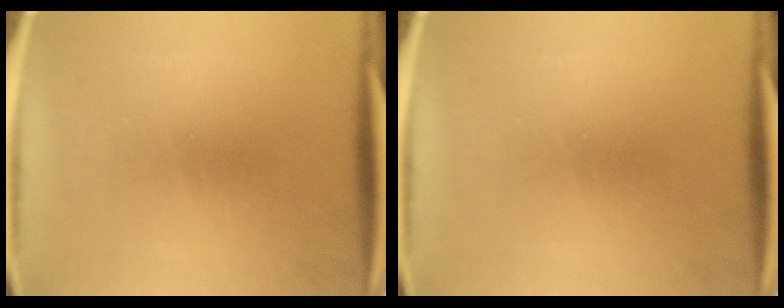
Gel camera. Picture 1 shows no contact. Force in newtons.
{"total": 0.0}